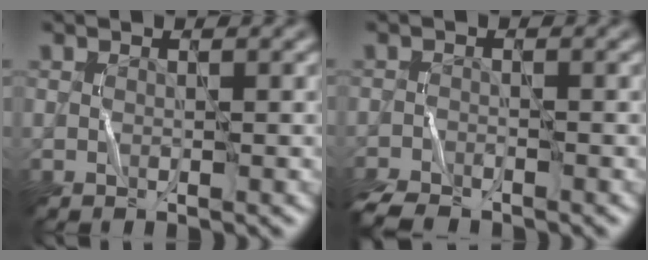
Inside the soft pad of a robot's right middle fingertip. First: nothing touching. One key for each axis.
{"total": 3.5, "fx": -3.2, "fy": 0.8, "fz": 1.2, "tx": -0.031, "ty": -0.016, "tz": -0.067}